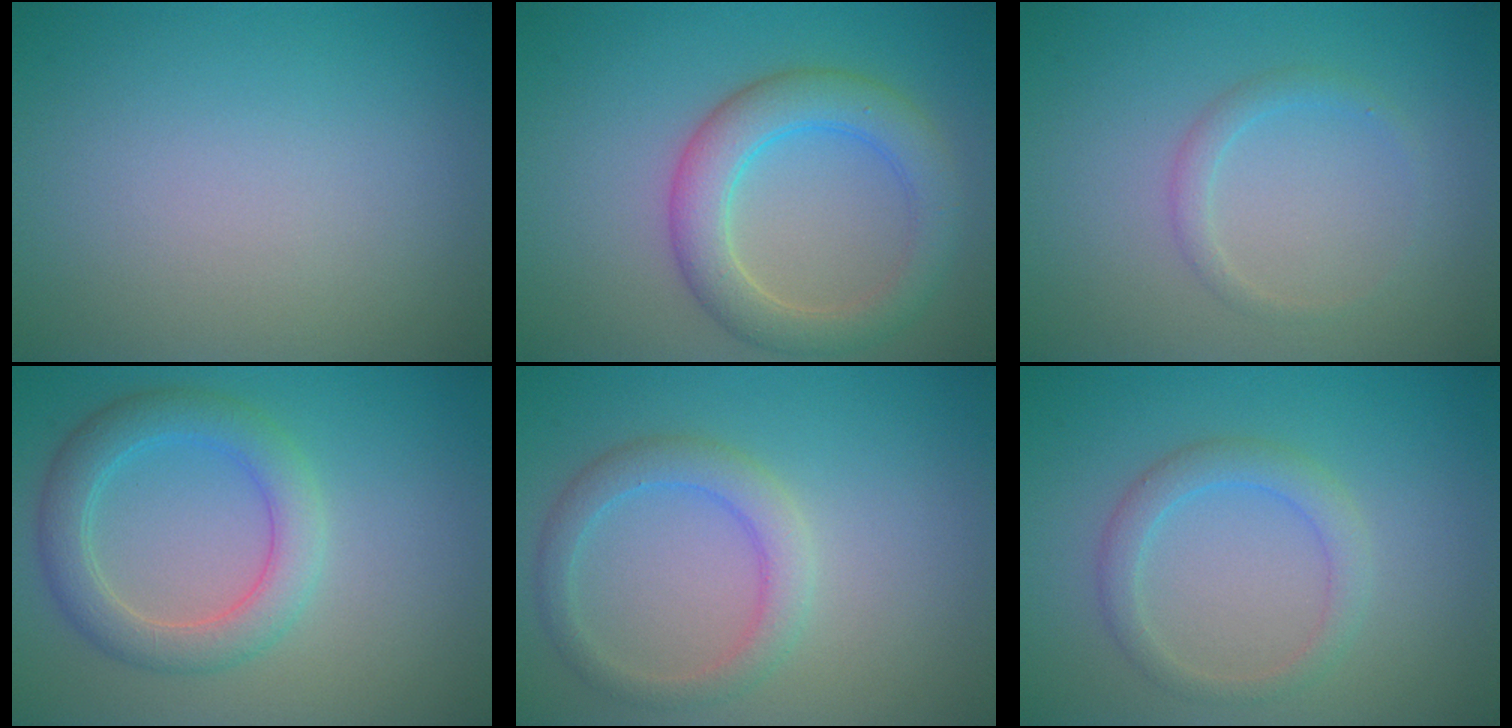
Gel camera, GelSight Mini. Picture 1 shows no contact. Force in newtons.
{"total": 5.1, "press": 5.1, "slide": 0.2}
{"total": 1.3, "press": 1.3, "slide": 0.0}
{"total": 4.2, "press": 4.2, "slide": 0.1}
{"total": 2.9, "press": 2.9, "slide": 0.1}
{"total": 2.4, "press": 2.4, "slide": 0.2}